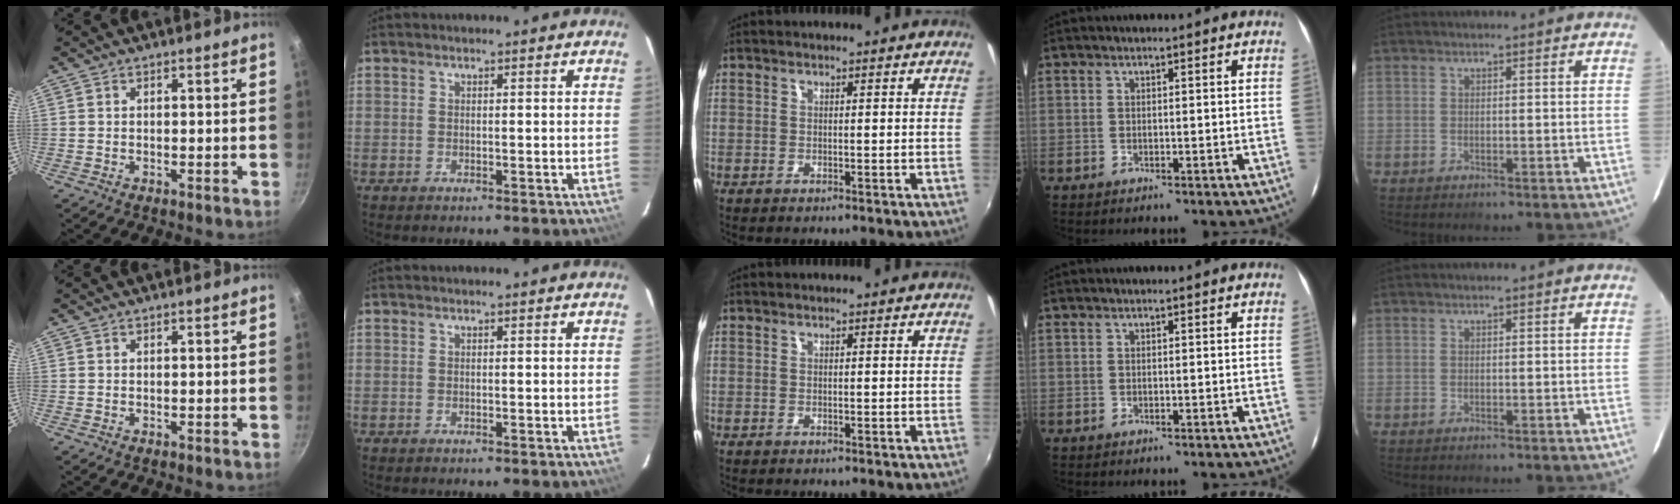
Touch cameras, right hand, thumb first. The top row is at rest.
{}